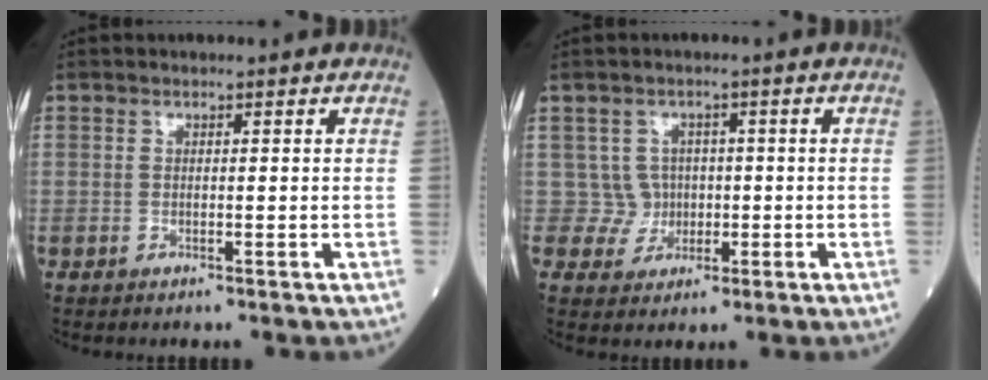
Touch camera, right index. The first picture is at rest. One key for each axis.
{"total": 3.9, "fx": 0.2, "fy": 3.9, "fz": -0.2, "tx": 0.018, "ty": 0.007, "tz": 0.004}